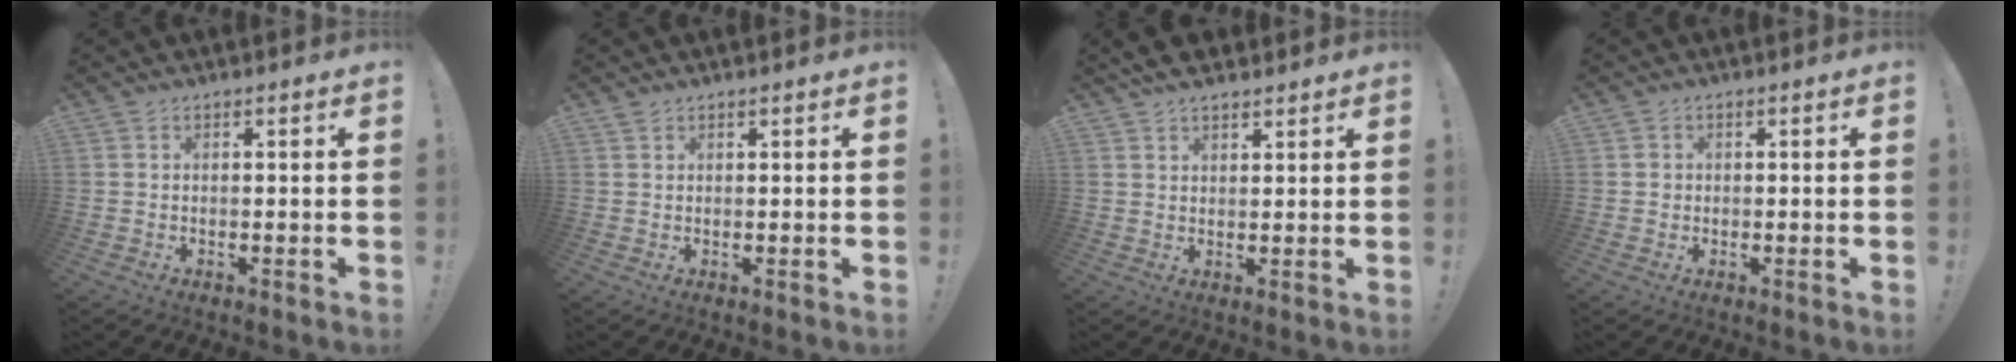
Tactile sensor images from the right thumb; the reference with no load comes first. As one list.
[{"total": 0.6, "force": [0.5, 0.3, 0.1], "torque": [-0.002, 0.000, 0.010]}, {"total": 4.7, "force": [4.1, 1.8, 1.6], "torque": [-0.021, -0.021, 0.075]}, {"total": 1.2, "force": [-0.1, 1.1, 0.2], "torque": [-0.006, 0.004, -0.003]}]